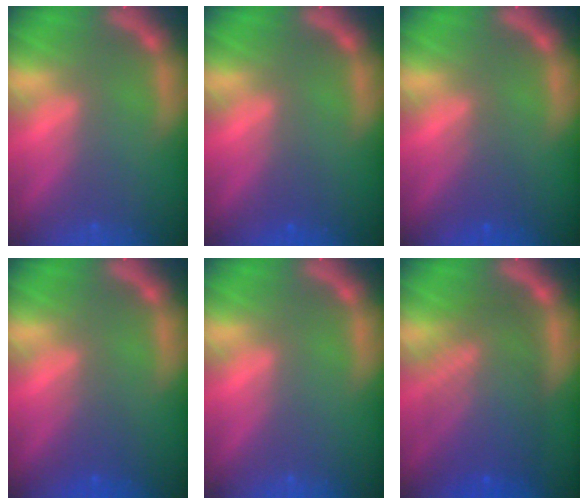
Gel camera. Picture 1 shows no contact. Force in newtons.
{"total": 1.0}
{"total": 2.0}
{"total": 2.0}
{"total": 0.0}
{"total": 9.0}